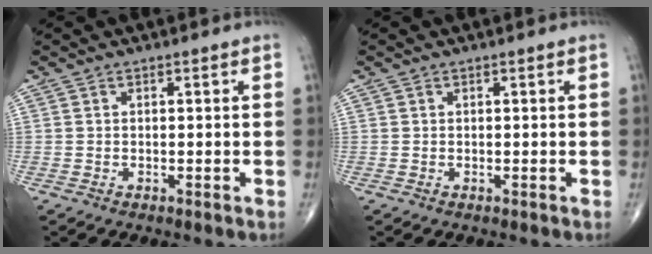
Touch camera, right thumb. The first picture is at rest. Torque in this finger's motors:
{"motor_torque": [0.01, 0.22, 0.21, -0.14, -0.02]}